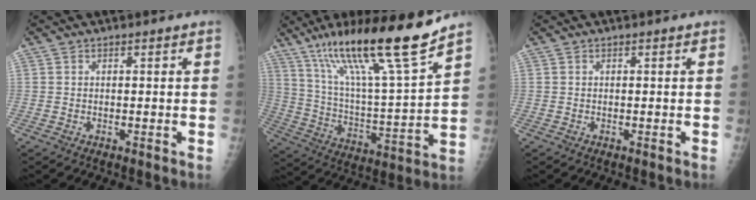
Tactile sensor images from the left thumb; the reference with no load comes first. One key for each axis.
{"total": 21.7, "fx": 15.2, "fy": 1.5, "fz": 15.5, "tx": -0.244, "ty": -0.068, "tz": 0.267}
{"total": 0.0}